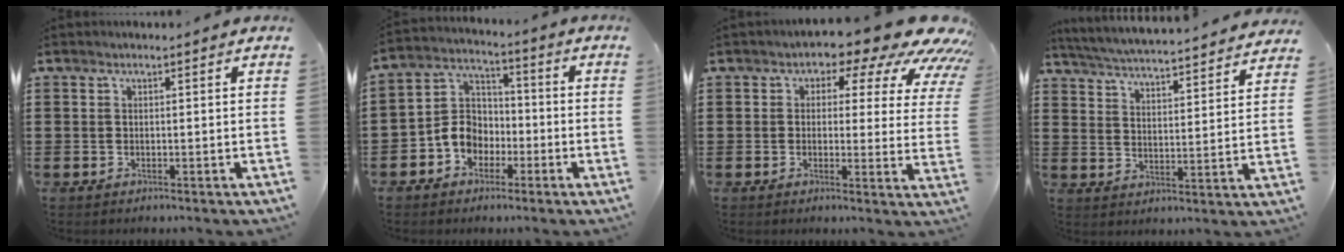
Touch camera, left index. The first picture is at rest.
{"total": 6.7, "force": [-2.9, 5.4, 2.6], "torque": [-0.085, 0.008, -0.064]}
{"total": 7.4, "force": [5.1, 3.3, 4.2], "torque": [-0.067, -0.036, 0.079]}
{"total": 4.6, "force": [4.5, -0.7, 0.9], "torque": [-0.040, -0.040, 0.072]}